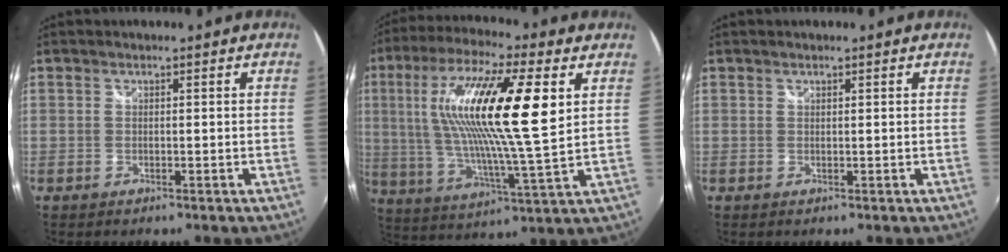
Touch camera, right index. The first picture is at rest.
{"total": 20.8, "force": [6.0, 3.7, 19.6], "torque": [-0.349, 0.011, 0.102]}
{"total": 0.0}